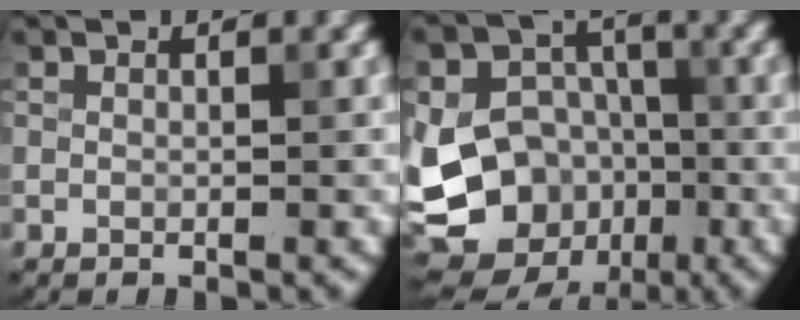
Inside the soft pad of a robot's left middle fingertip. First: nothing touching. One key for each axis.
{"total": 16.0, "fx": -4.5, "fy": 14.2, "fz": 5.8, "tx": -0.136, "ty": -0.033, "tz": -0.074}